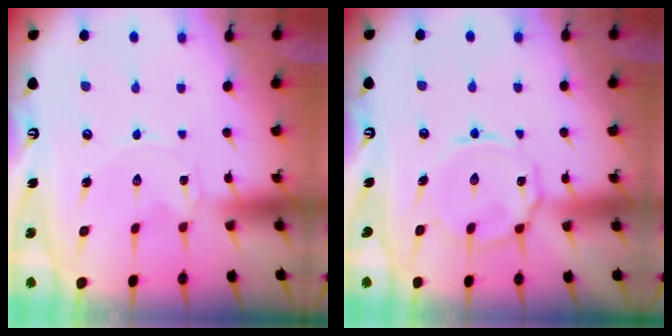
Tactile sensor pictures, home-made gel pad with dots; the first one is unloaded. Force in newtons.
{"total": 8.8, "press": 8.7, "slide": 0.7}